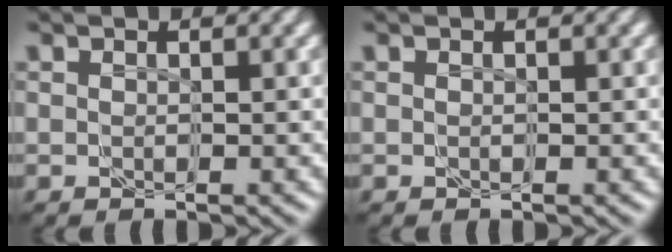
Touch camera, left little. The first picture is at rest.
{"total": 0.0}